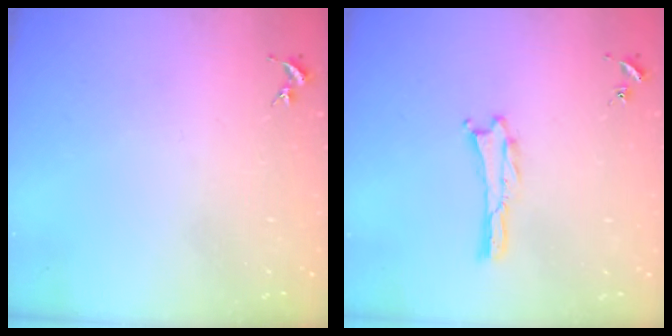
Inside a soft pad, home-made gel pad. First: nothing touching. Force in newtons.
{"total": 0.0}